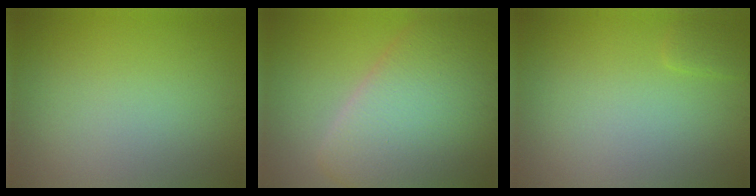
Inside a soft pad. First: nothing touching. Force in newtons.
{"total": 12.1, "press": 12.0, "slide": 1.0}
{"total": 0.9, "press": 0.9, "slide": 0.1}